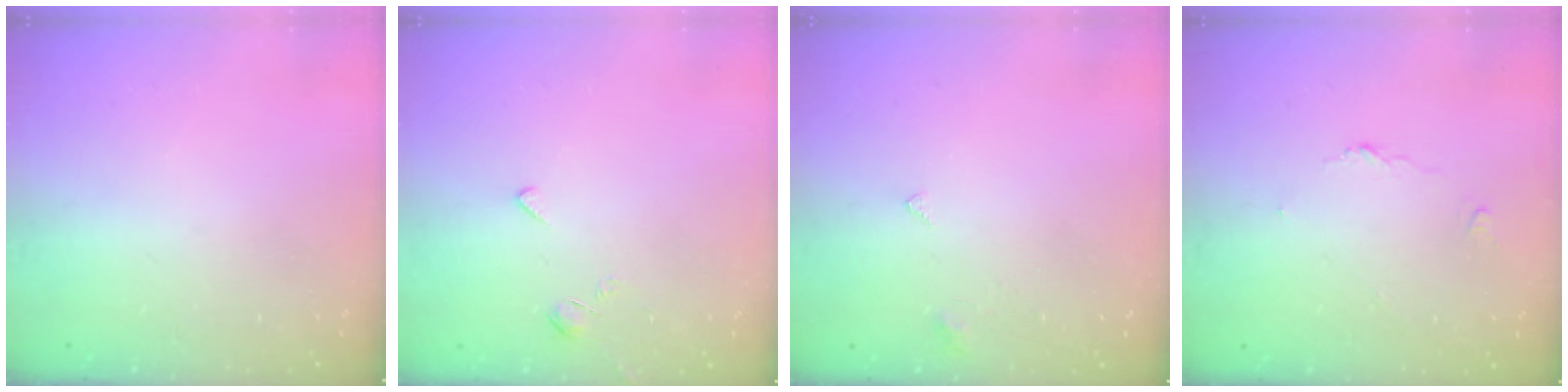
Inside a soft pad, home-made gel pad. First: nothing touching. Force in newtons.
{"total": 2.0, "press": 2.0, "slide": 0.5}
{"total": 2.8, "press": 2.8, "slide": 0.5}
{"total": 3.5, "press": 3.4, "slide": 0.4}